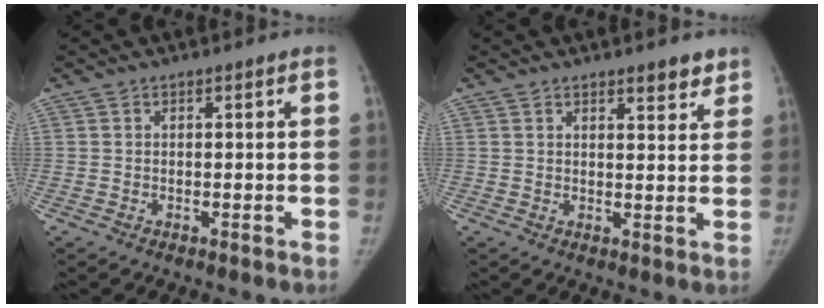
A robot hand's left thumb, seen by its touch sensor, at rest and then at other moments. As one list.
[{"total": 3.4, "force": [2.6, 1.0, 1.8], "torque": [-0.011, -0.018, 0.034]}]